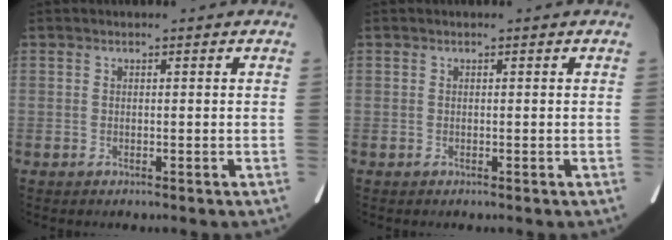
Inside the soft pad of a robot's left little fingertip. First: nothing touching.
{"total": 0.0}